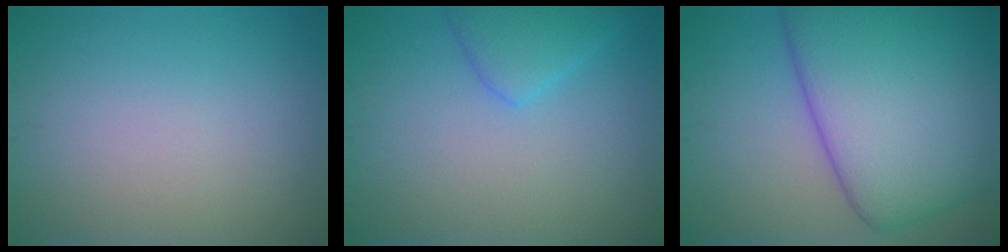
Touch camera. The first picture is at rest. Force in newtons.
{"total": 2.8, "press": 2.8, "slide": 0.2}
{"total": 13.6, "press": 13.6, "slide": 0.4}